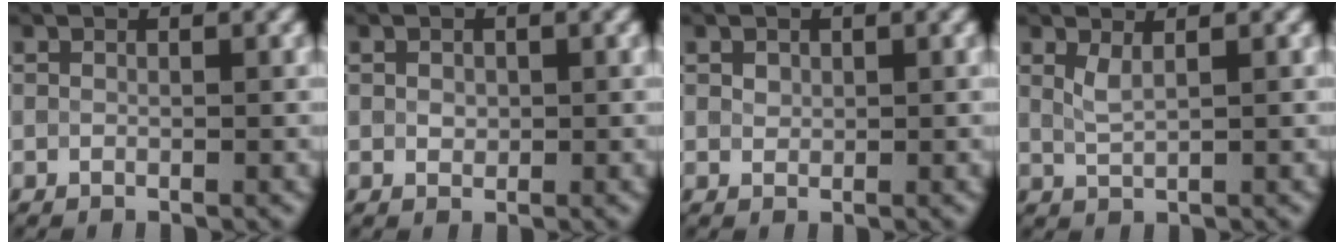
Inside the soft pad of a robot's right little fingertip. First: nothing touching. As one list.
[{"total": 0.9, "force": [0.2, 0.8, 0.5], "torque": [-0.011, 0.003, 0.002]}, {"total": 0.8, "force": [0.4, 0.6, 0.3], "torque": [-0.006, 0.002, 0.007]}, {"total": 1.5, "force": [0.9, 0.2, 1.1], "torque": [-0.032, 0.001, 0.022]}]